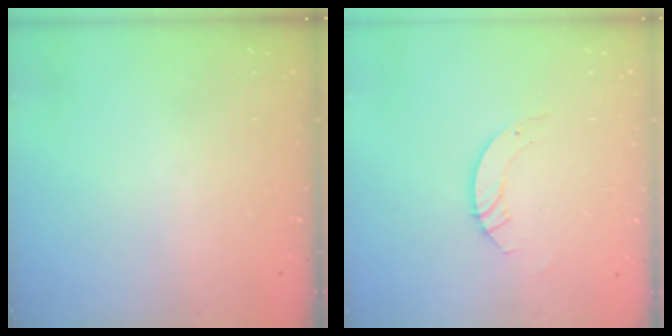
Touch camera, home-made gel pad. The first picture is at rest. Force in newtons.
{"total": 3.5, "press": 3.5, "slide": 0.3}